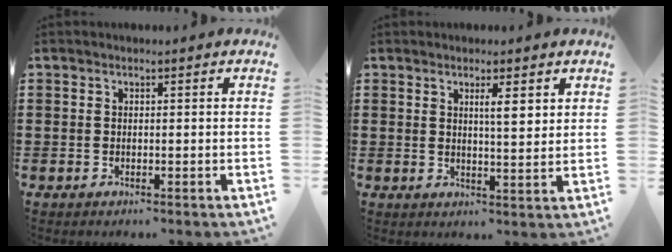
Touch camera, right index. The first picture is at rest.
{"total": 3.6, "force": [1.7, 0.5, 3.2], "torque": [-0.058, -0.002, 0.026]}